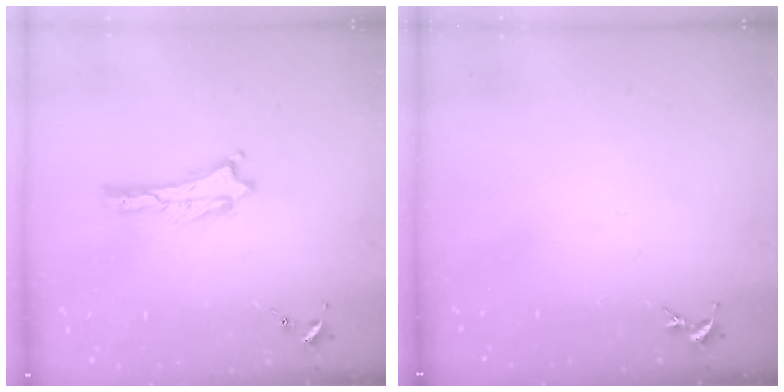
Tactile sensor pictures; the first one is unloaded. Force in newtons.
{"total": 0.0}